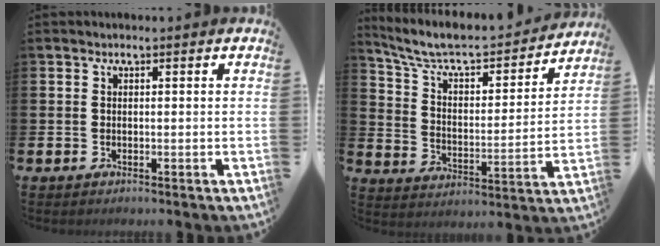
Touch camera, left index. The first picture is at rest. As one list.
[{"total": 8.1, "force": [7.2, 2.0, 3.1], "torque": [-0.100, -0.049, 0.120]}]